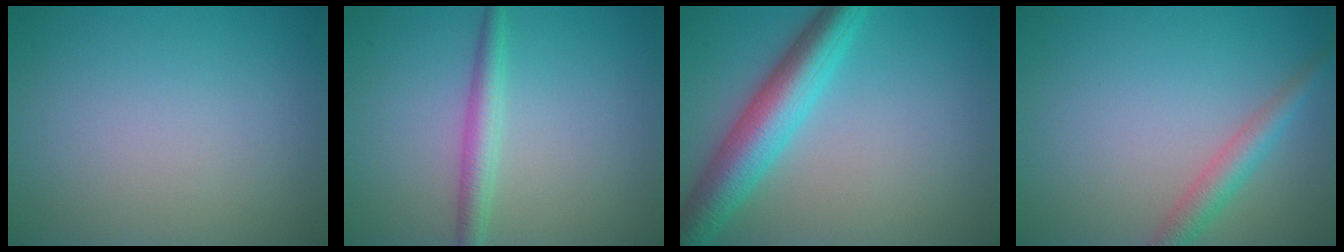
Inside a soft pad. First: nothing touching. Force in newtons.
{"total": 2.5, "press": 2.5, "slide": 0.1}
{"total": 5.6, "press": 5.6, "slide": 0.3}
{"total": 2.8, "press": 2.8, "slide": 0.1}